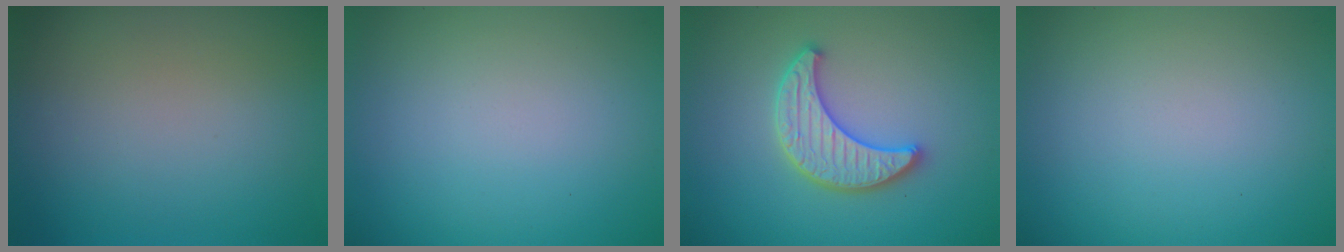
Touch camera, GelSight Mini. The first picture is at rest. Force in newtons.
{"total": 0.0}
{"total": 3.8, "press": 3.6, "slide": 1.0}
{"total": 0.0}